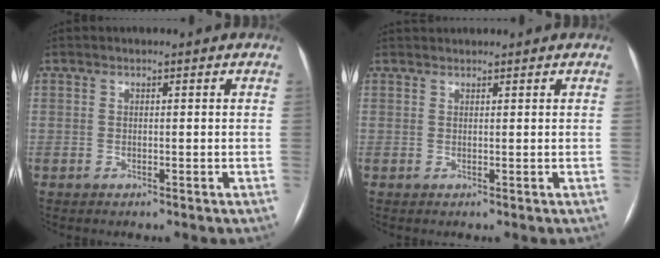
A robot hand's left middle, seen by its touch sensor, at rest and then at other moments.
{"total": 1.6, "force": [1.5, 0.2, 0.1], "torque": [-0.006, 0.023, 0.030]}